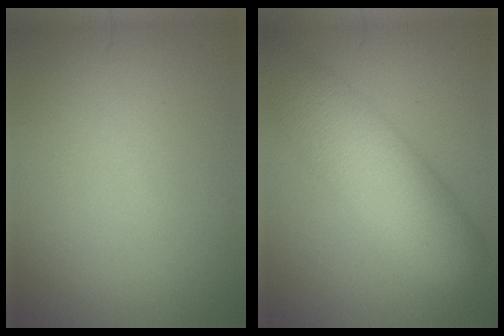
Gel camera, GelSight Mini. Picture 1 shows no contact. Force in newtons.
{"total": 8.0, "press": 8.0, "slide": 0.2}